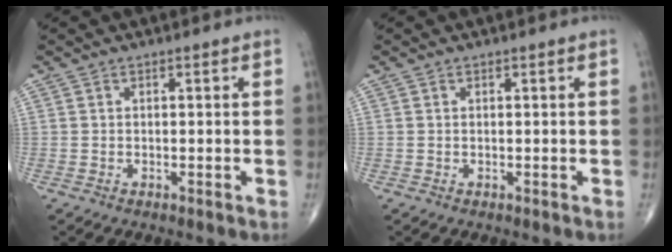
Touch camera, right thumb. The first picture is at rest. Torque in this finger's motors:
{"motor_torque": [0.31, 0.86, -0.04, -0.08, -0.03]}